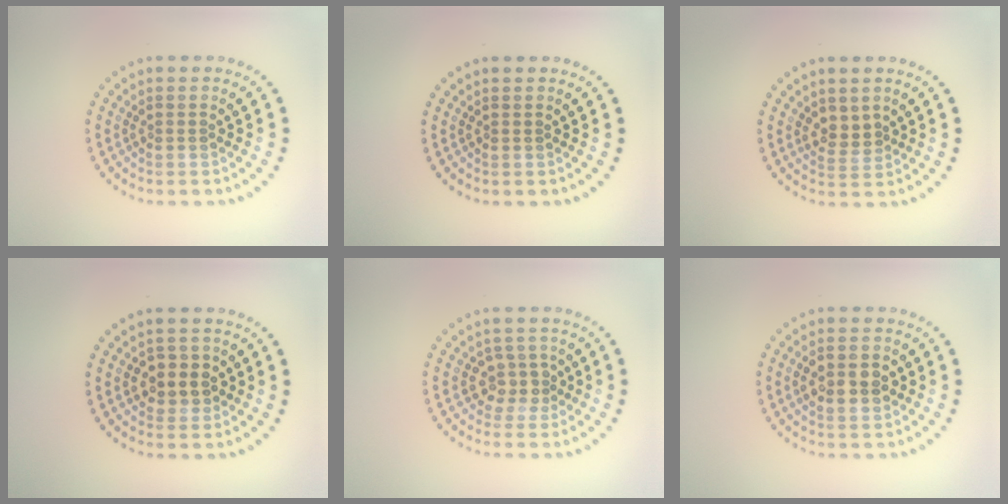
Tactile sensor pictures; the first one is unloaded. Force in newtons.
{"total": 0.0}
{"total": 1.8, "press": 1.6, "slide": 0.9}
{"total": 2.7, "press": 2.6, "slide": 0.6}
{"total": 2.2, "press": 1.9, "slide": 1.1}
{"total": 3.9, "press": 3.9, "slide": 0.3}